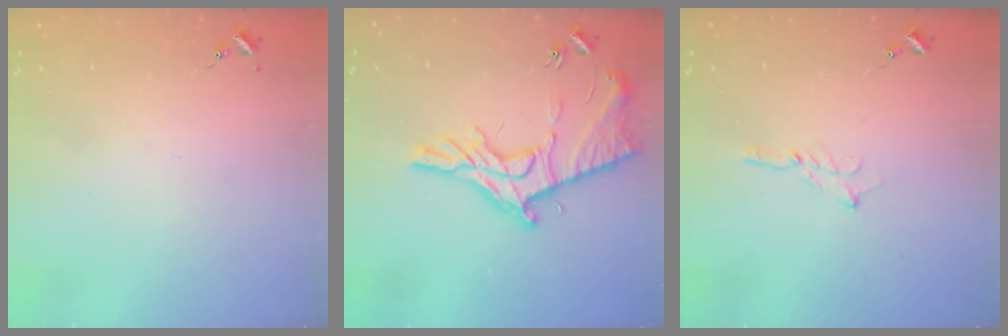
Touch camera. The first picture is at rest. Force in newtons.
{"total": 17.4, "press": 17.3, "slide": 0.9}
{"total": 2.3, "press": 2.3, "slide": 0.2}